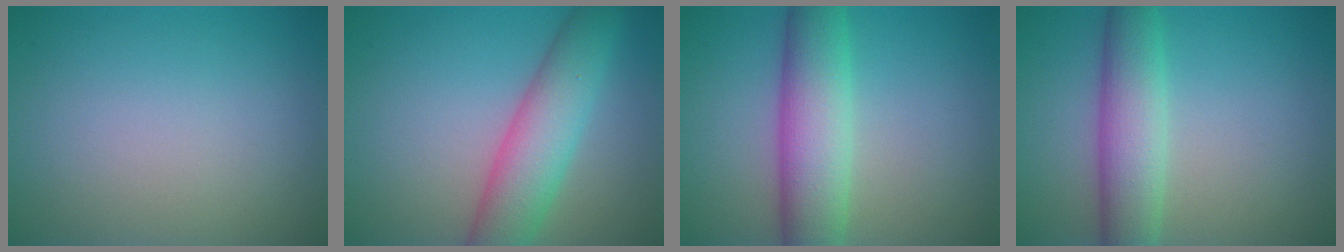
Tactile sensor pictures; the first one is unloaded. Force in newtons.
{"total": 6.3, "press": 6.3, "slide": 0.3}
{"total": 7.0, "press": 7.0, "slide": 0.2}
{"total": 5.4, "press": 5.4, "slide": 0.1}